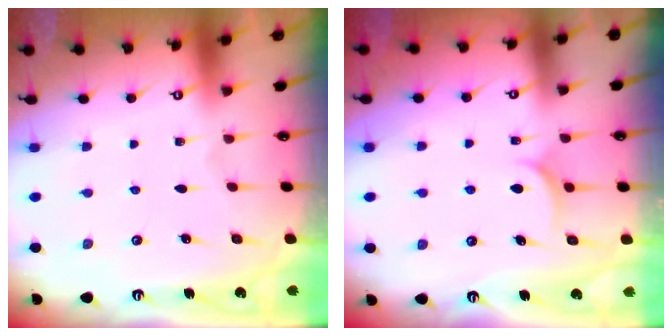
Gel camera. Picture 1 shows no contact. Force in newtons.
{"total": 6.1, "press": 6.1, "slide": 0.3}